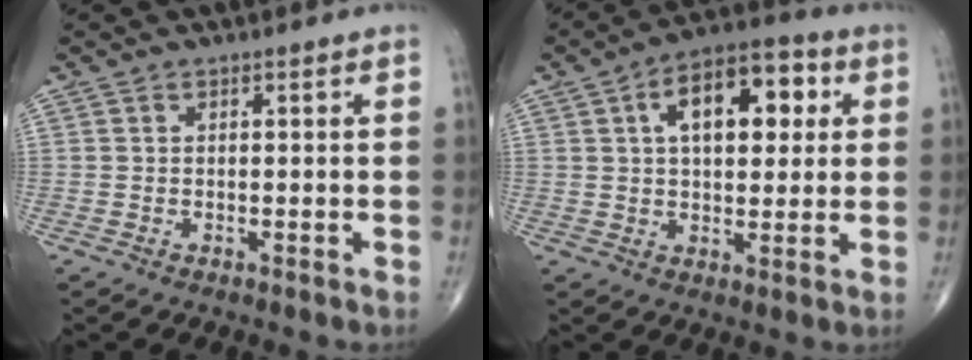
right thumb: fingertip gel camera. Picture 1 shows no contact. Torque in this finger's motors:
{"motor_torque": [0.67, 3.01, 1.54, 0.39, 0.12]}